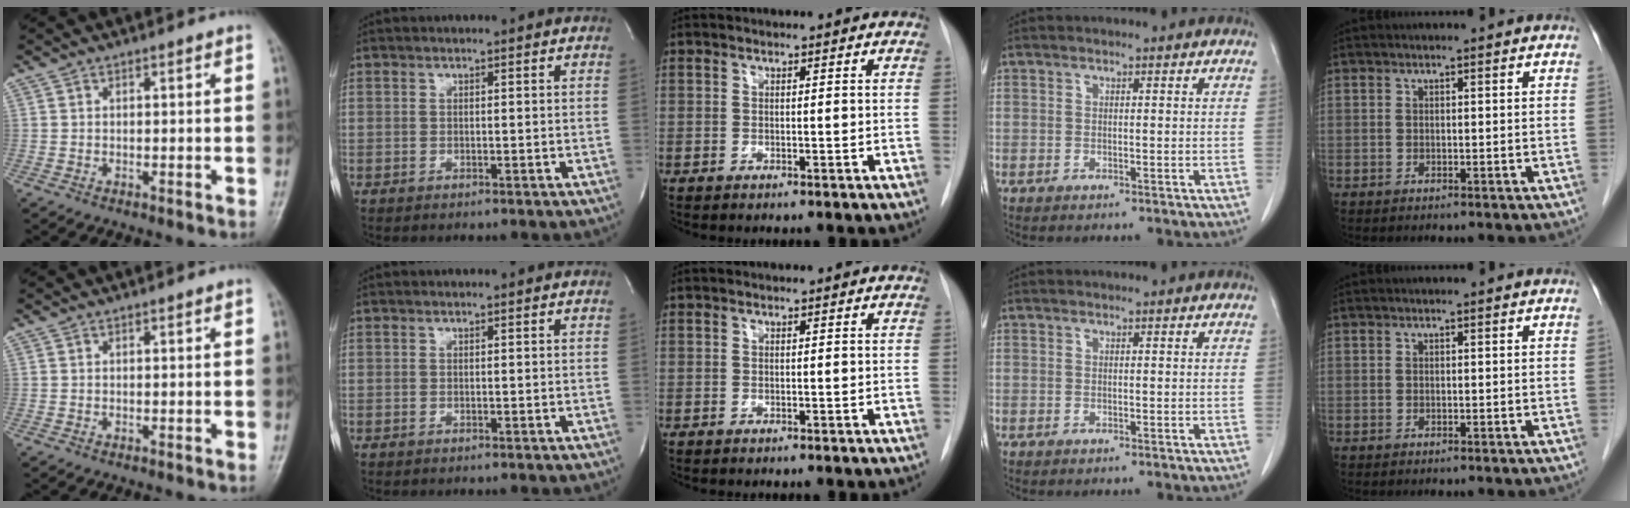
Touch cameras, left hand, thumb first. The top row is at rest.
{}